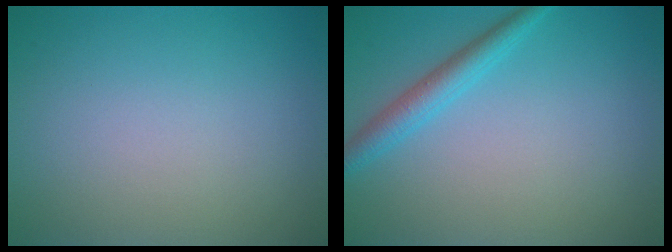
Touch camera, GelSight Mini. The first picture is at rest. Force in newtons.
{"total": 2.6, "press": 2.5, "slide": 0.1}